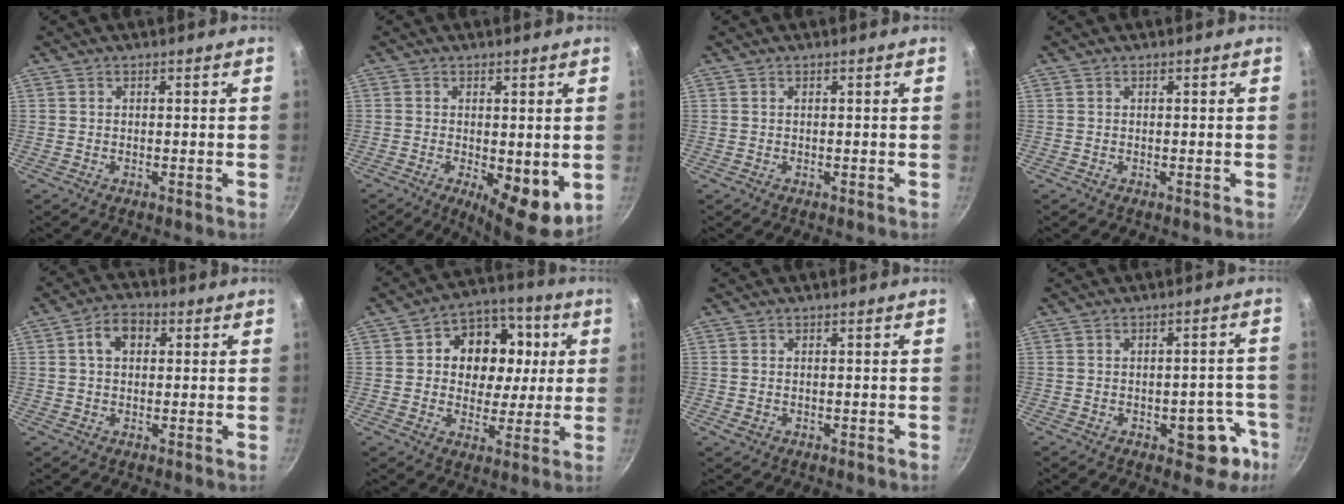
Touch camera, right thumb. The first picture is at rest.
{"total": 9.1, "force": [-1.5, 3.4, 8.3], "torque": [-0.102, -0.012, -0.010]}
{"total": 0.0}
{"total": 0.0}
{"total": 6.1, "force": [1.5, 4.3, 4.0], "torque": [-0.046, 0.013, 0.016]}
{"total": 14.3, "force": [2.4, 11.8, 7.7], "torque": [-0.082, 0.004, 0.026]}
{"total": 1.3, "force": [-0.1, 1.0, 0.9], "torque": [-0.012, -0.001, -0.001]}
{"total": 8.6, "force": [-3.9, 4.7, 6.1], "torque": [-0.014, 0.031, -0.044]}